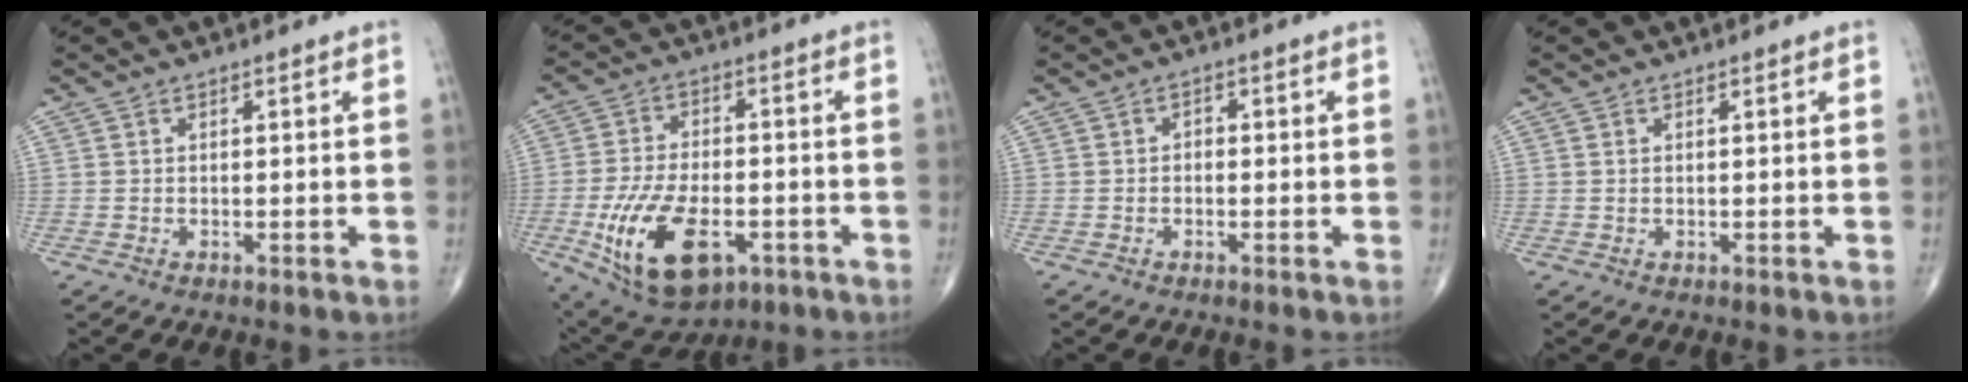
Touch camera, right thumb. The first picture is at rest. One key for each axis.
{"total": 16.7, "fx": -5.8, "fy": 8.9, "fz": 12.8, "tx": -0.226, "ty": 0.012, "tz": -0.085}
{"total": 1.2, "fx": -0.2, "fy": 0.9, "fz": 0.8, "tx": -0.002, "ty": 0.005, "tz": -0.010}
{"total": 0.0}